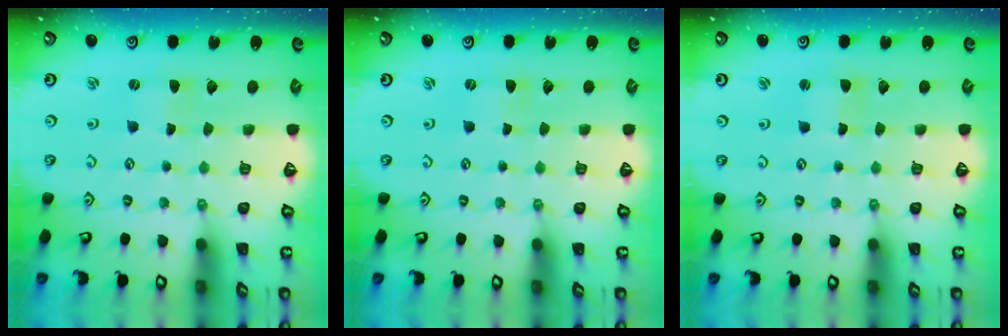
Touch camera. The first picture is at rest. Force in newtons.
{"total": 0.0}
{"total": 1.2, "press": 1.1, "slide": 0.3}